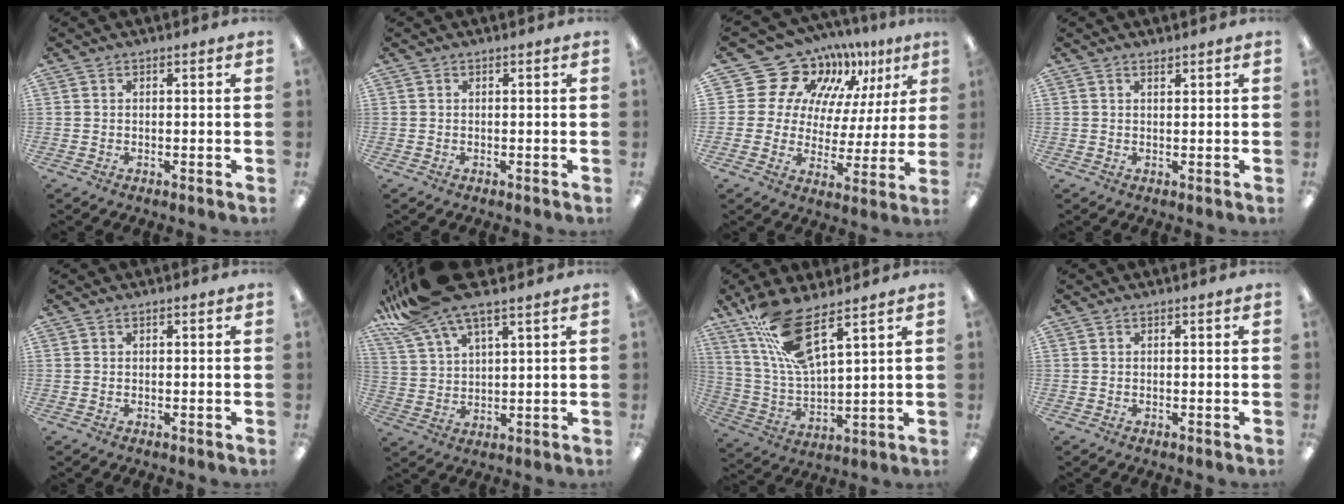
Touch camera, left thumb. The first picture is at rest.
{"total": 0.0}
{"total": 17.8, "force": [13.0, 11.1, 4.9], "torque": [-0.092, -0.102, 0.246]}
{"total": 1.0, "force": [0.9, 0.1, 0.2], "torque": [-0.006, -0.001, 0.017]}
{"total": 0.6, "force": [0.2, 0.3, 0.4], "torque": [-0.008, 0.004, 0.003]}
{"total": 12.8, "force": [10.1, 2.8, 7.4], "torque": [-0.166, -0.040, 0.182]}
{"total": 14.0, "force": [9.8, 3.4, 9.4], "torque": [-0.196, -0.041, 0.174]}
{"total": 0.0}